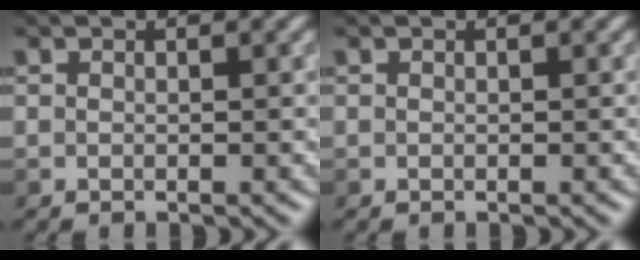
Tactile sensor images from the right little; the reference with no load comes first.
{"total": 0.0}